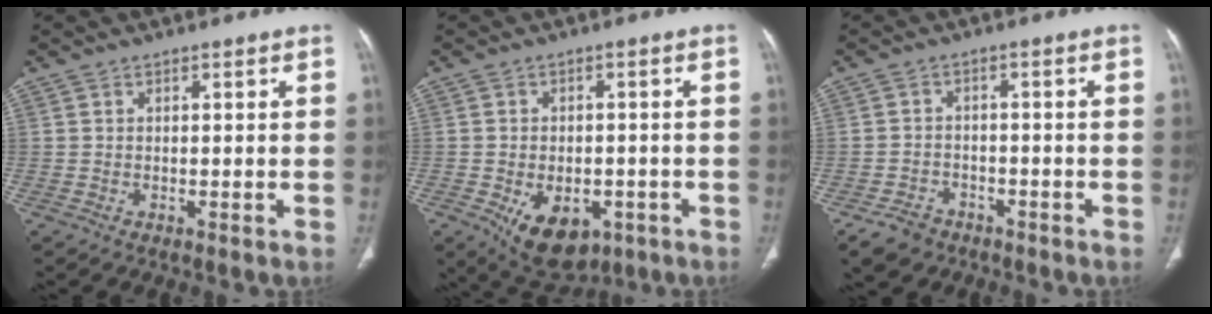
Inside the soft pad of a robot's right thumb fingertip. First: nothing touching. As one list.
[{"total": 11.4, "force": [-4.9, 7.2, 7.3], "torque": [-0.092, 0.008, -0.056]}, {"total": 5.5, "force": [-3.8, 3.7, 1.5], "torque": [-0.025, 0.019, -0.061]}]